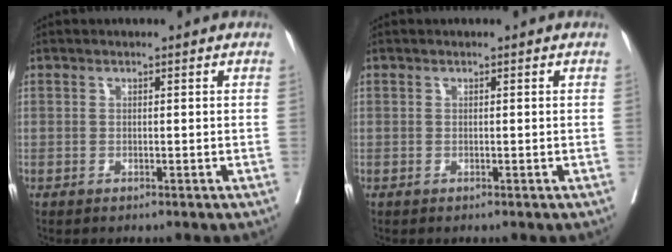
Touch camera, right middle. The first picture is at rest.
{"total": 0.0}